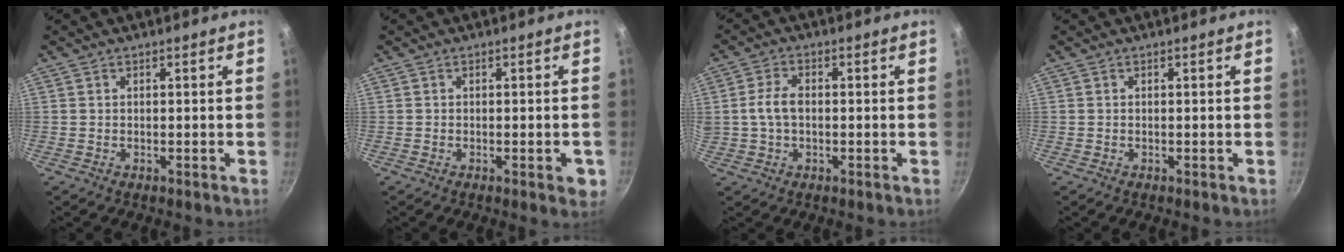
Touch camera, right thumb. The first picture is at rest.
{"total": 3.1, "force": [-1.0, 1.1, 2.7], "torque": [-0.026, 0.000, -0.015]}
{"total": 5.1, "force": [-0.1, 3.2, 4.0], "torque": [-0.076, 0.014, -0.006]}
{"total": 0.0}